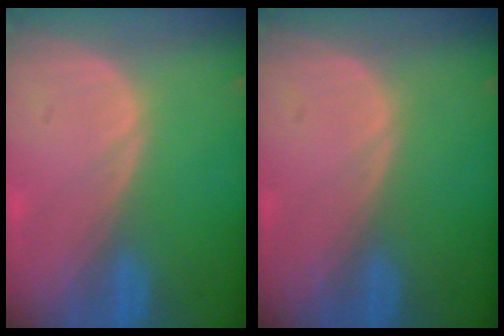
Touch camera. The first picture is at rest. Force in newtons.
{"total": 0.0}